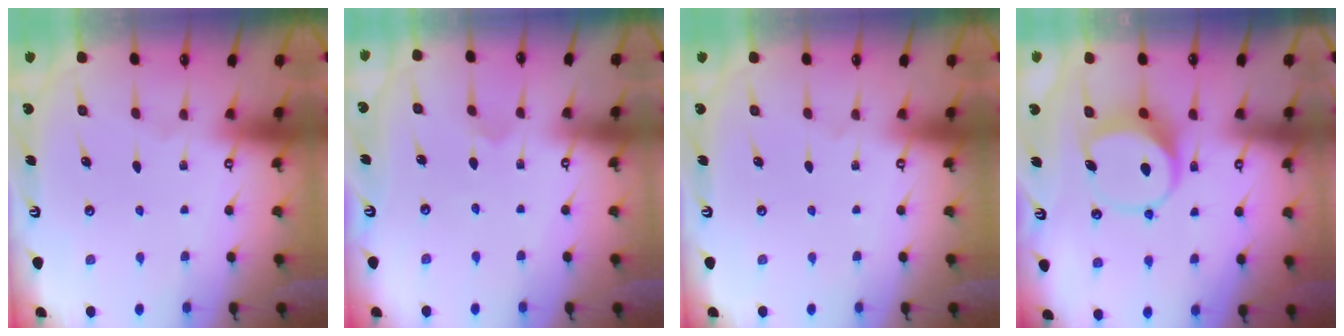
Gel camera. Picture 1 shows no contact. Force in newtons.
{"total": 2.4, "press": 2.4, "slide": 0.2}
{"total": 0.0}
{"total": 8.4, "press": 8.4, "slide": 1.1}